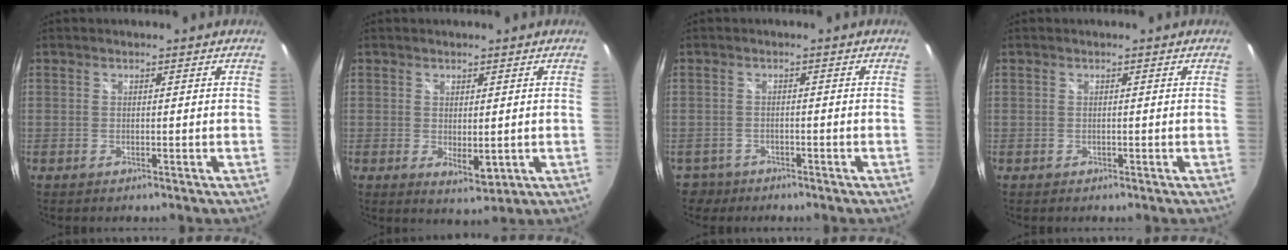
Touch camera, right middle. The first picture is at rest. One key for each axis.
{"total": 3.3, "fx": 0.1, "fy": 1.9, "fz": 2.7, "tx": -0.042, "ty": -0.010, "tz": 0.005}
{"total": 4.3, "fx": -2.8, "fy": 3.2, "fz": 0.7, "tx": -0.028, "ty": -0.002, "tz": -0.047}
{"total": 0.0}